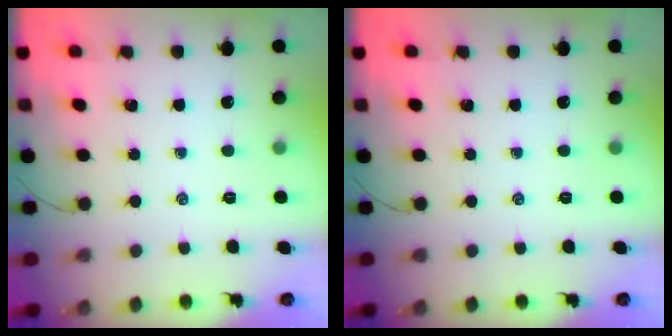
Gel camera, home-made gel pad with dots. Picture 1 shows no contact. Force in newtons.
{"total": 0.0}